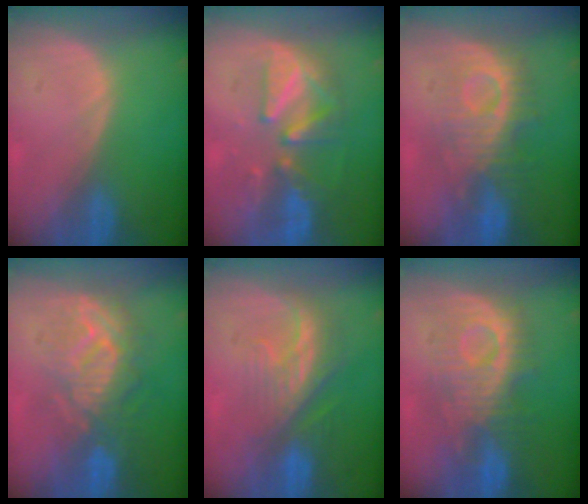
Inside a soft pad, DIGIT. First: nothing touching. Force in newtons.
{"total": 8.3, "press": 8.1, "slide": 2.0}
{"total": 8.9, "press": 8.9, "slide": 0.6}
{"total": 9.0, "press": 8.9, "slide": 1.7}
{"total": 8.3, "press": 7.5, "slide": 3.7}
{"total": 9.5, "press": 9.4, "slide": 1.1}